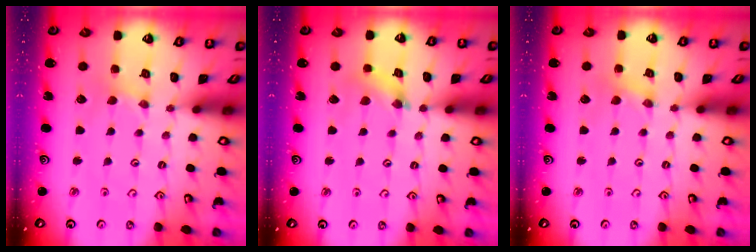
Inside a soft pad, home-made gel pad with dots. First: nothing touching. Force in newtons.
{"total": 3.8, "press": 3.8, "slide": 0.2}
{"total": 1.0, "press": 1.0, "slide": 0.2}